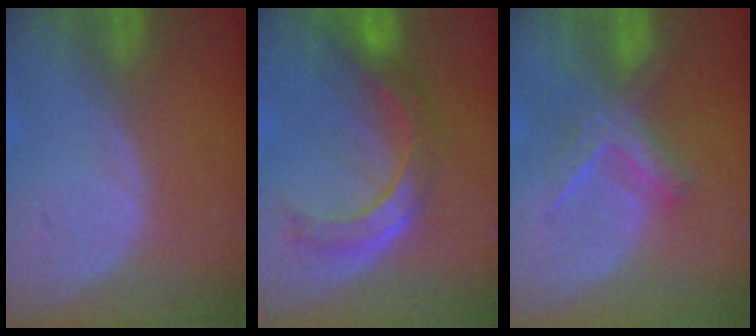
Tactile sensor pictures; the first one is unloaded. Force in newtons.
{"total": 7.2, "press": 6.9, "slide": 2.2}
{"total": 5.5, "press": 5.4, "slide": 0.5}